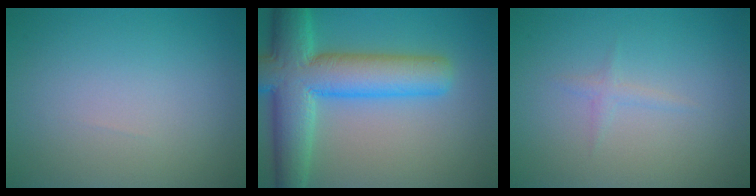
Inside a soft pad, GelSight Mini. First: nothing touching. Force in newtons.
{"total": 10.1, "press": 10.1, "slide": 0.6}
{"total": 0.8, "press": 0.8, "slide": 0.1}